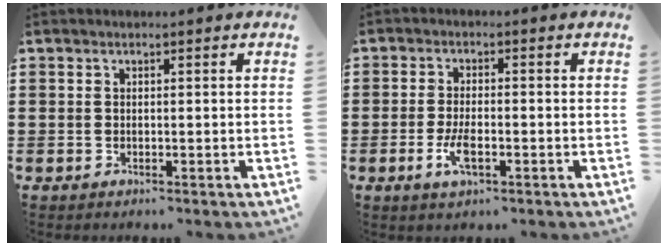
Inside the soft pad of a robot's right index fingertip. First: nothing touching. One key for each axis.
{"total": 3.9, "fx": -1.3, "fy": 1.4, "fz": 3.4, "tx": -0.072, "ty": -0.002, "tz": -0.027}